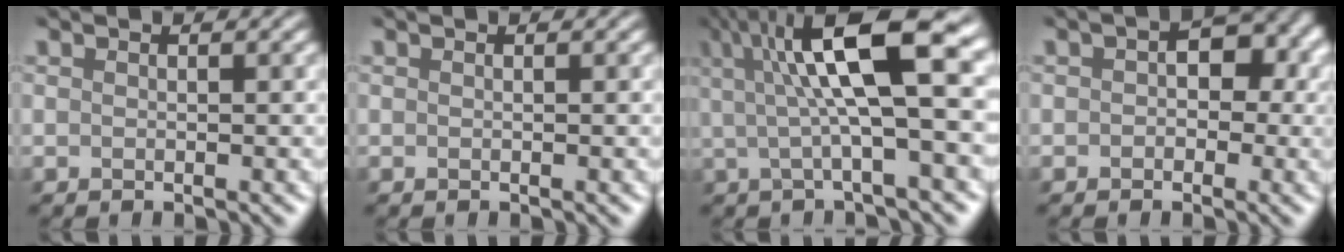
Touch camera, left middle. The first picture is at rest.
{"total": 0.0}
{"total": 10.5, "force": [2.3, 2.6, 10.0], "torque": [-0.153, 0.015, 0.034]}
{"total": 4.8, "force": [0.5, 3.5, 3.3], "torque": [-0.006, 0.011, -0.006]}